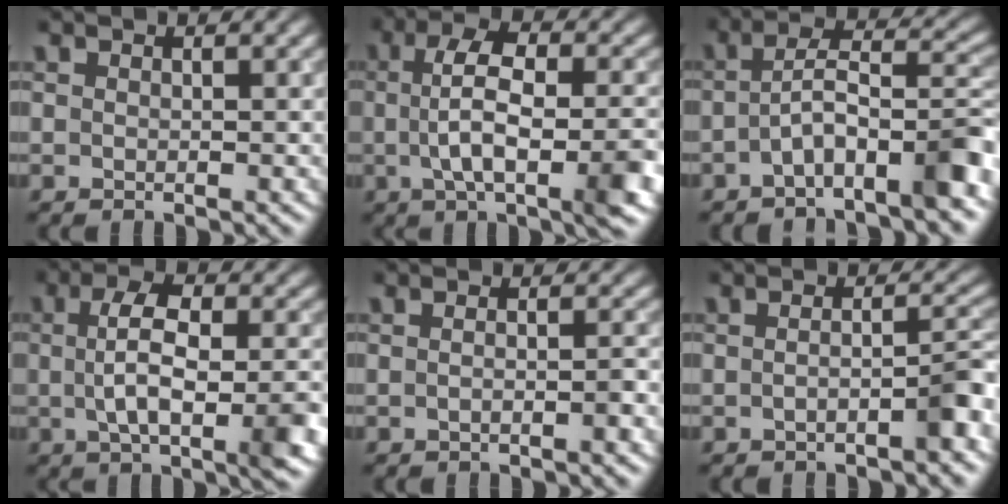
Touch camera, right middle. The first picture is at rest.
{"total": 8.0, "force": [-0.6, 2.7, 7.4], "torque": [-0.121, 0.005, -0.013]}
{"total": 6.5, "force": [-2.9, 2.1, 5.4], "torque": [-0.086, 0.023, -0.054]}
{"total": 7.2, "force": [-0.4, 2.7, 6.7], "torque": [-0.105, 0.003, -0.009]}
{"total": 1.5, "force": [-0.6, 0.4, 1.3], "torque": [-0.015, 0.002, -0.014]}
{"total": 2.9, "force": [-1.3, 0.7, 2.5], "torque": [-0.035, 0.011, -0.027]}